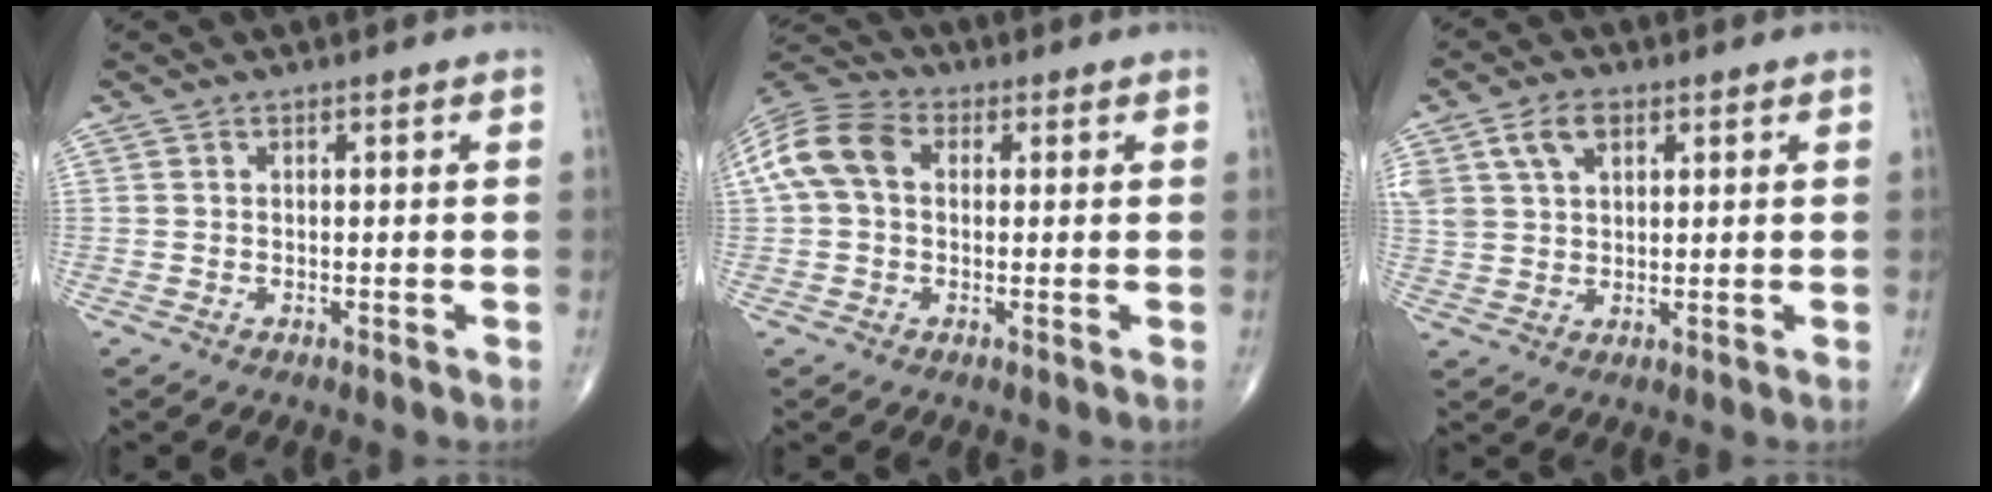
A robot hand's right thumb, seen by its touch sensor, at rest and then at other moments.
{"total": 10.5, "force": [1.7, 7.4, 7.3], "torque": [-0.153, 0.034, 0.025]}
{"total": 9.4, "force": [4.3, 5.9, 6.0], "torque": [-0.105, -0.003, 0.084]}